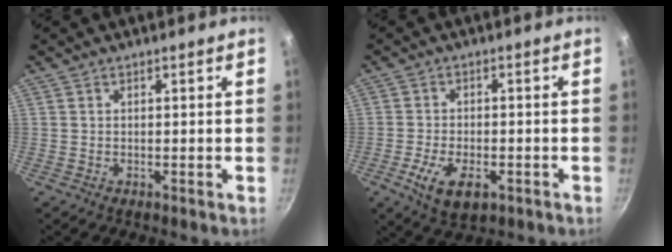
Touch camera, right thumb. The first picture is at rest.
{"total": 8.2, "force": [-3.2, 4.4, 6.1], "torque": [-0.109, 0.004, -0.053]}